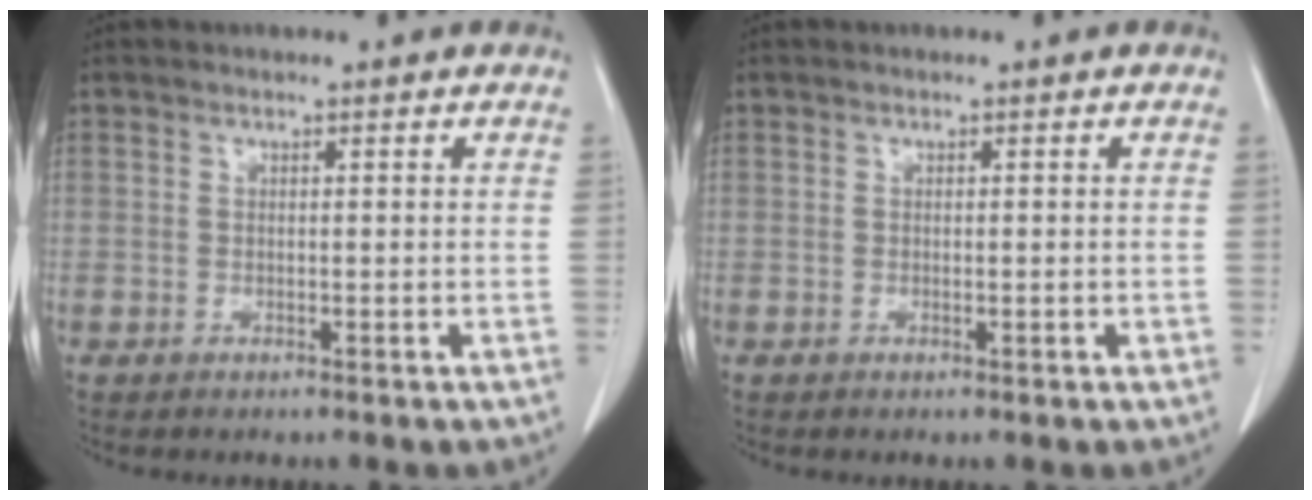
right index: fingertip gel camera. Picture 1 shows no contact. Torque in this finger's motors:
{"motor_torque": [-0.05, 0.02, -0.01, -0.01]}